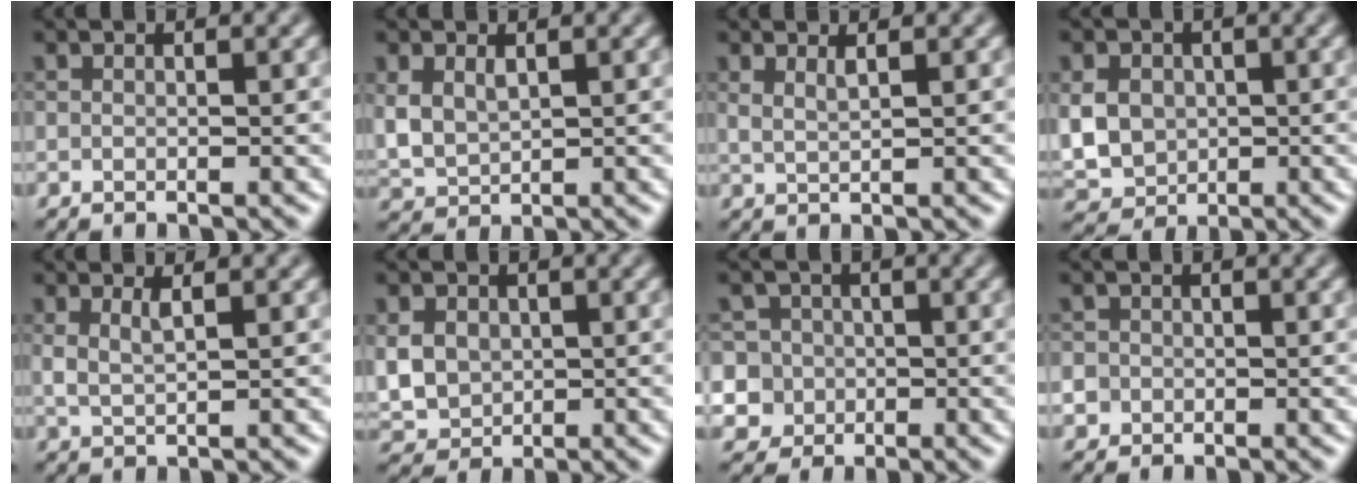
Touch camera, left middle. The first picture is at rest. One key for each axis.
{"total": 2.7, "fx": 0.9, "fy": 1.8, "fz": 1.8, "tx": -0.046, "ty": -0.004, "tz": 0.024}
{"total": 1.4, "fx": 0.9, "fy": 0.5, "fz": 1.0, "tx": -0.014, "ty": -0.003, "tz": 0.015}
{"total": 5.5, "fx": 0.3, "fy": 4.6, "fz": 3.0, "tx": -0.071, "ty": 0.005, "tz": -0.001}
{"total": 1.6, "fx": 0.8, "fy": 0.5, "fz": 1.3, "tx": -0.028, "ty": -0.003, "tz": 0.017}
{"total": 4.5, "fx": 0.4, "fy": 3.8, "fz": 2.4, "tx": -0.056, "ty": 0.001, "tz": 0.006}
{"total": 6.6, "fx": 0.0, "fy": 6.4, "fz": 1.8, "tx": -0.027, "ty": 0.031, "tz": -0.024}
{"total": 3.3, "fx": -1.3, "fy": 2.9, "fz": 0.7, "tx": -0.001, "ty": 0.000, "tz": -0.037}